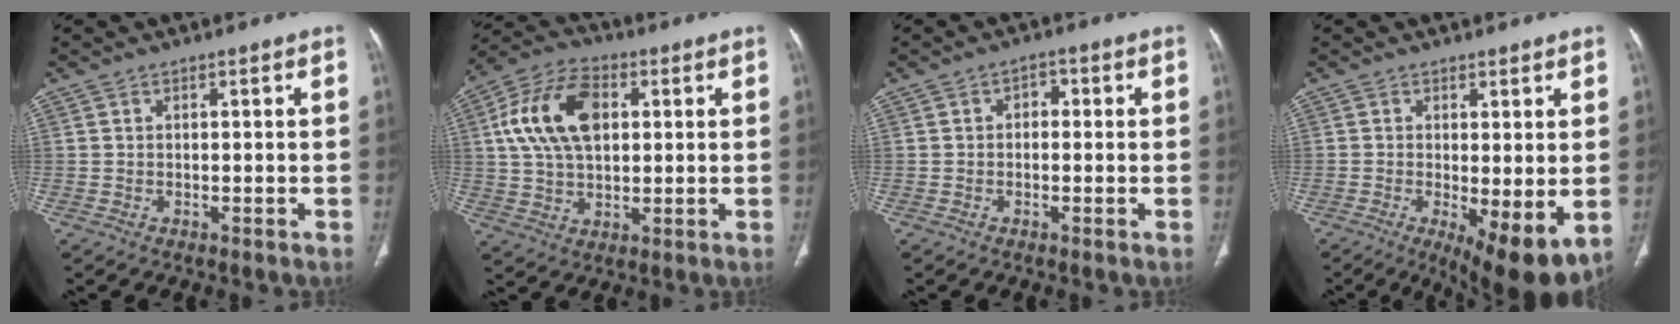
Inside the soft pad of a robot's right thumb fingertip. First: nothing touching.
{"total": 15.2, "force": [3.4, 9.4, 11.4], "torque": [-0.208, 0.013, 0.058]}
{"total": 2.3, "force": [0.1, 1.6, 1.5], "torque": [-0.008, 0.007, -0.006]}
{"total": 10.0, "force": [-1.9, 3.2, 9.3], "torque": [-0.141, -0.026, -0.021]}